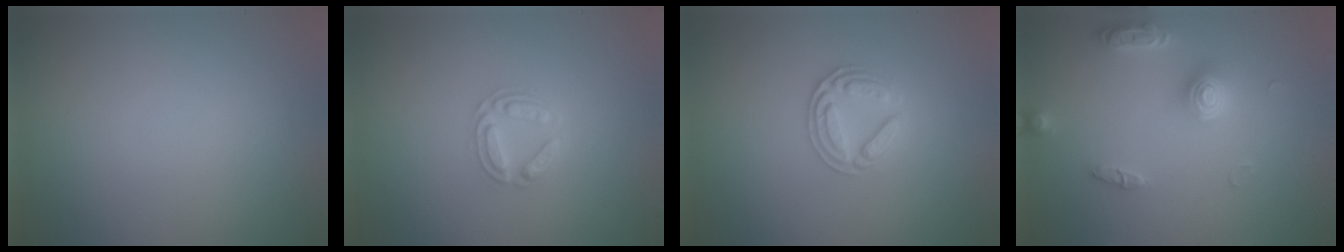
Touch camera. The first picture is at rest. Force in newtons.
{"total": 2.8, "press": 2.7, "slide": 0.5}
{"total": 2.8, "press": 2.7, "slide": 0.7}
{"total": 3.7, "press": 3.6, "slide": 0.4}